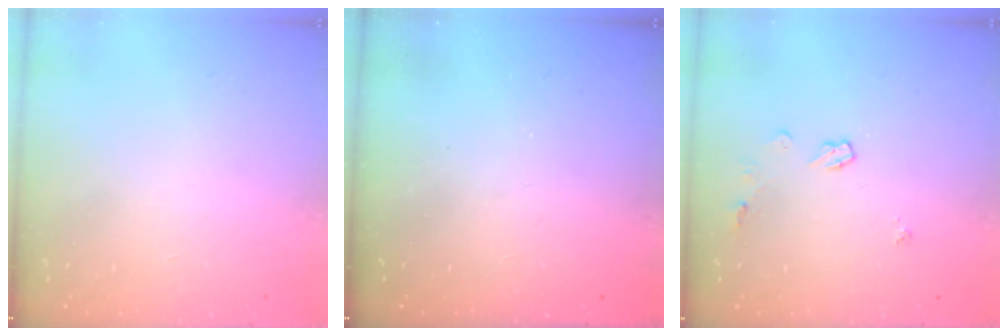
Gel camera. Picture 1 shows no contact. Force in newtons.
{"total": 0.0}
{"total": 5.0, "press": 5.0, "slide": 0.4}